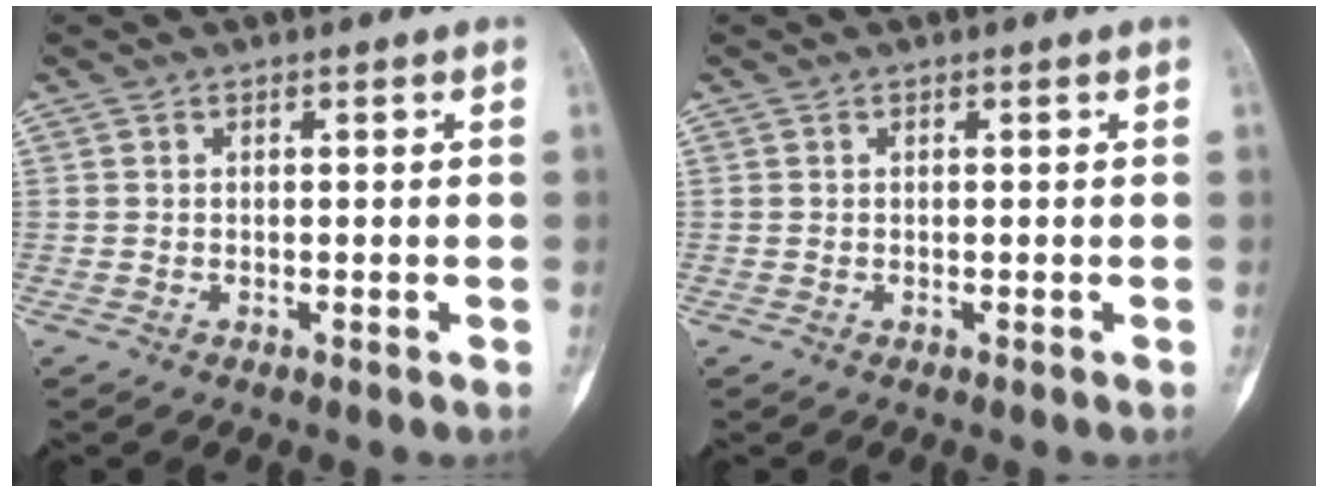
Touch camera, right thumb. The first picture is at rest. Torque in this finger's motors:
{"motor_torque": [0.00, 0.00, 0.00, -0.01, 0.00]}